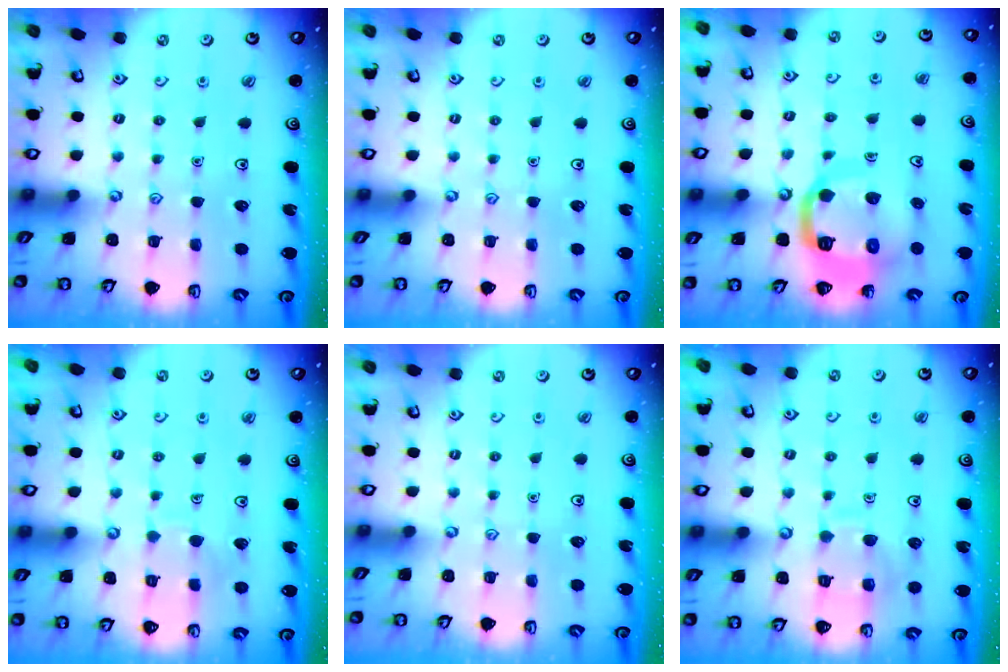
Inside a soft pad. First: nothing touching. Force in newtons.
{"total": 0.0}
{"total": 13.8, "press": 13.8, "slide": 1.5}
{"total": 6.1, "press": 6.1, "slide": 0.2}
{"total": 0.0}
{"total": 9.0, "press": 8.9, "slide": 0.9}